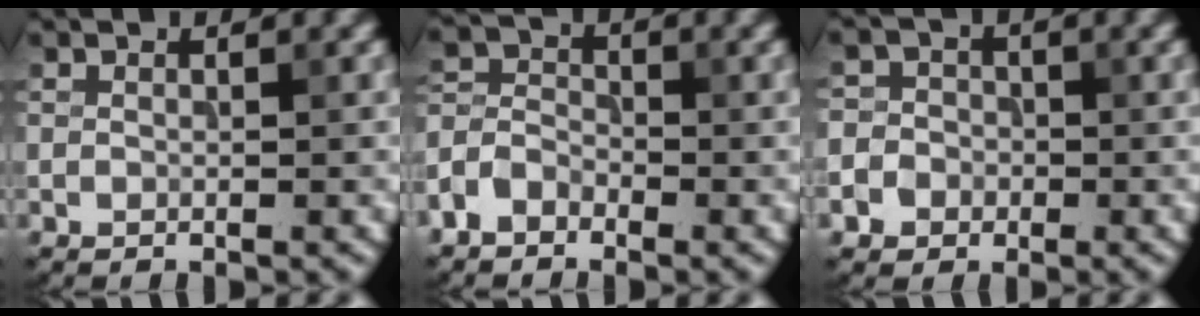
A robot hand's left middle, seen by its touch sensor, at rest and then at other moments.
{"total": 3.1, "force": [-2.1, 2.0, 1.3], "torque": [-0.030, 0.006, -0.053]}
{"total": 4.5, "force": [-1.8, 4.1, 0.9], "torque": [0.008, 0.005, -0.052]}